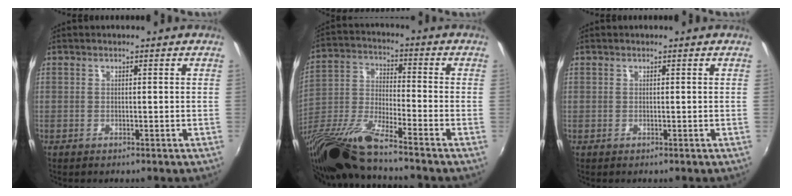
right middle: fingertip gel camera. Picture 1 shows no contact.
{"total": 16.4, "force": [-13.0, 0.6, 9.9], "torque": [-0.199, -0.042, -0.257]}
{"total": 0.0}